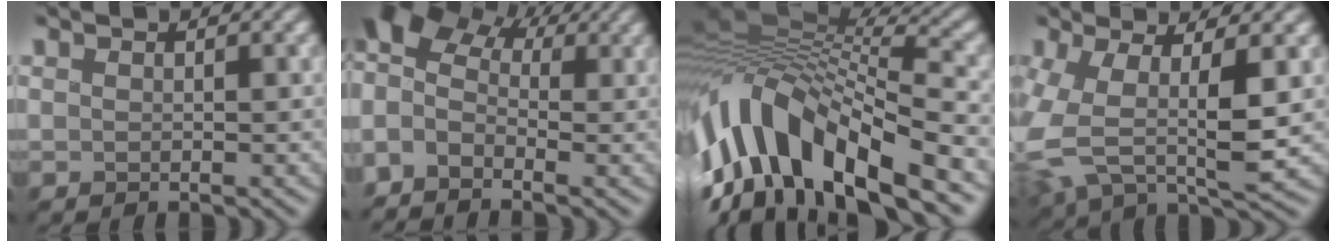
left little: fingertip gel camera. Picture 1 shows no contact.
{"total": 6.8, "force": [0.6, 4.6, 4.9], "torque": [-0.113, 0.017, 0.000]}
{"total": 13.0, "force": [-5.2, 5.9, 10.3], "torque": [-0.187, 0.013, -0.096]}
{"total": 9.3, "force": [-0.7, 4.6, 8.1], "torque": [-0.208, -0.010, -0.011]}